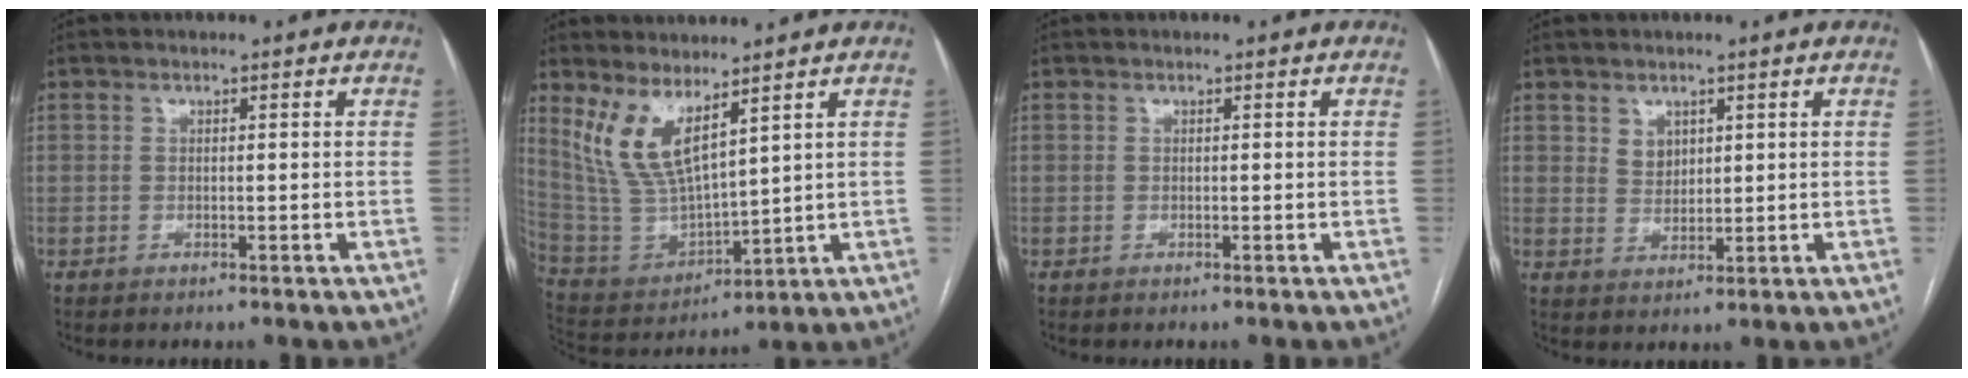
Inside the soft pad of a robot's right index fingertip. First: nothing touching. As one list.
[{"total": 10.3, "force": [6.4, 2.8, 7.6], "torque": [-0.172, -0.007, 0.149]}, {"total": 0.0}, {"total": 2.7, "force": [1.5, 2.0, 1.2], "torque": [-0.024, -0.001, 0.034]}]